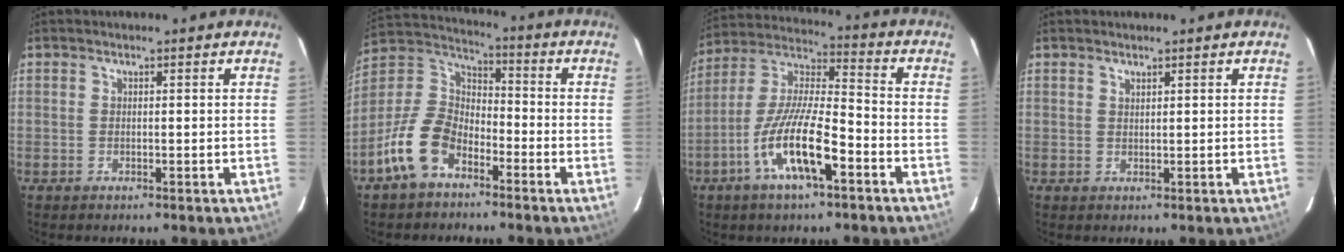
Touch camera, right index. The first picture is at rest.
{"total": 12.8, "force": [-7.5, 7.5, 7.3], "torque": [-0.159, 0.020, -0.144]}
{"total": 14.6, "force": [-6.8, 3.5, 12.4], "torque": [-0.253, -0.008, -0.129]}
{"total": 0.7, "force": [0.7, 0.2, 0.3], "torque": [-0.005, 0.000, 0.012]}